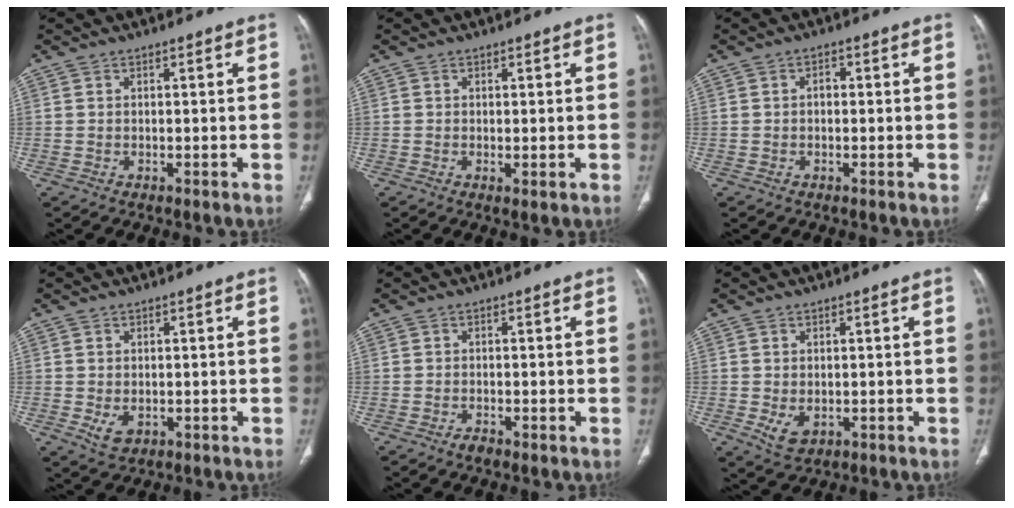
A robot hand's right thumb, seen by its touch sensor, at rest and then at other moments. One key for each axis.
{"total": 1.1, "fx": 0.0, "fy": 0.4, "fz": 1.0, "tx": -0.018, "ty": -0.006, "tz": 0.003}
{"total": 1.6, "fx": 0.0, "fy": 1.0, "fz": 1.2, "tx": -0.015, "ty": 0.006, "tz": -0.003}
{"total": 3.4, "fx": -0.7, "fy": 2.4, "fz": 2.3, "tx": -0.035, "ty": -0.002, "tz": -0.001}
{"total": 1.5, "fx": -1.0, "fy": 0.7, "fz": 0.8, "tx": -0.017, "ty": 0.004, "tz": -0.018}
{"total": 4.0, "fx": -0.8, "fy": 2.8, "fz": 2.8, "tx": -0.046, "ty": -0.004, "tz": 0.000}